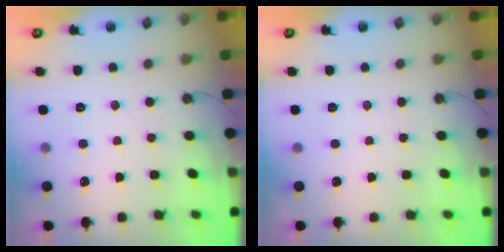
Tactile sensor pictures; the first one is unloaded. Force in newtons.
{"total": 0.0}